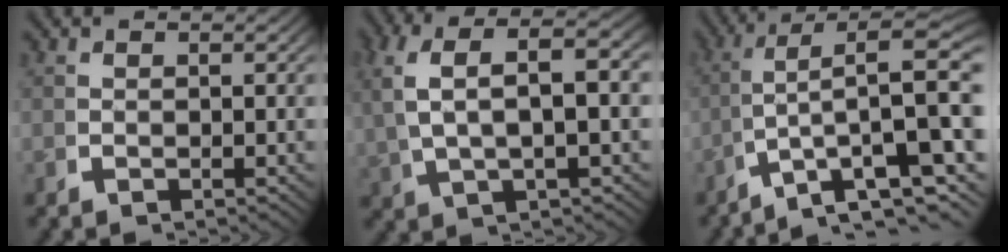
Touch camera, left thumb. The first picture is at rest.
{"total": 7.6, "force": [2.2, 3.3, 6.4], "torque": [-0.121, 0.021, 0.037]}
{"total": 11.8, "force": [-3.1, 5.9, 9.7], "torque": [-0.160, -0.050, -0.023]}